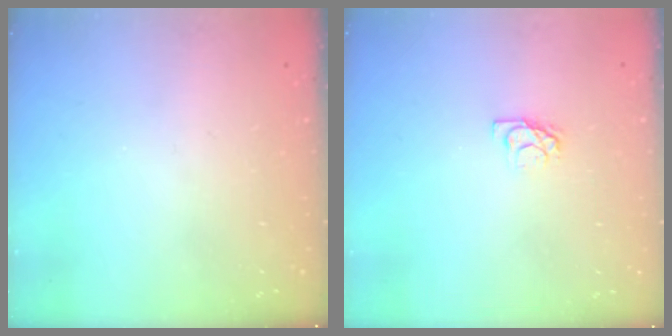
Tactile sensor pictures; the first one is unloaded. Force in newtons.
{"total": 4.9, "press": 4.9, "slide": 0.6}